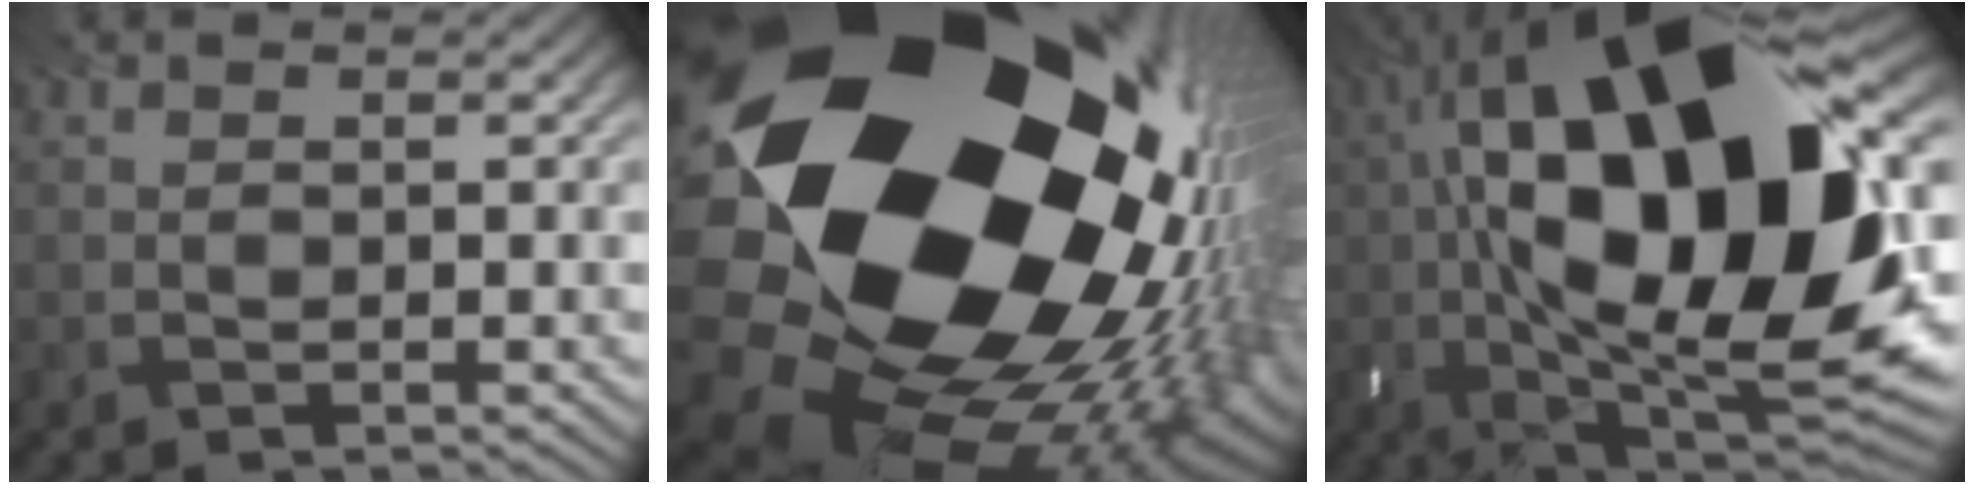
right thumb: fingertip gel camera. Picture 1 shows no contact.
{"total": 24.0, "force": [3.4, 18.5, 15.0], "torque": [-0.258, -0.085, 0.059]}
{"total": 22.3, "force": [2.8, 9.2, 20.1], "torque": [-0.371, 0.030, 0.032]}